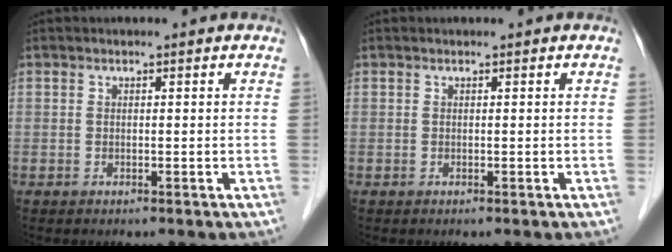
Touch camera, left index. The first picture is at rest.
{"total": 0.0}